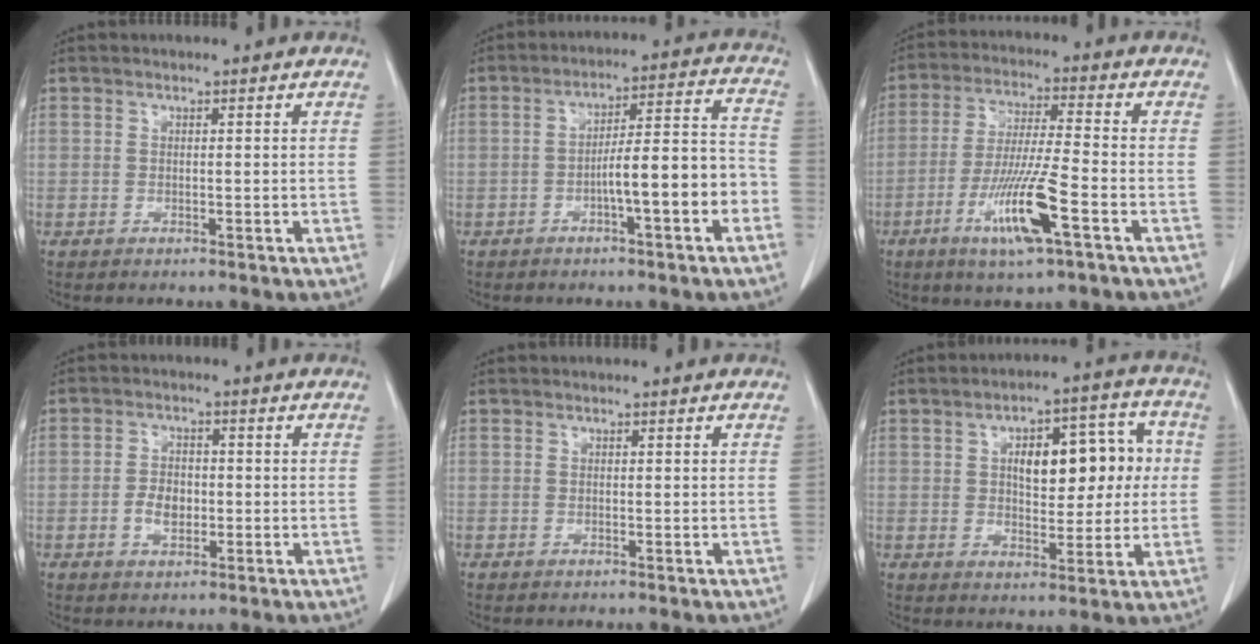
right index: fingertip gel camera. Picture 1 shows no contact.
{"total": 10.2, "force": [-3.6, 1.2, 9.5], "torque": [-0.143, 0.029, -0.053]}
{"total": 11.7, "force": [-5.0, 0.3, 10.5], "torque": [-0.204, -0.020, -0.093]}
{"total": 3.9, "force": [-0.9, 2.3, 3.0], "torque": [-0.056, 0.005, -0.014]}
{"total": 0.0}
{"total": 11.3, "force": [1.8, 4.6, 10.1], "torque": [-0.141, 0.031, 0.029]}